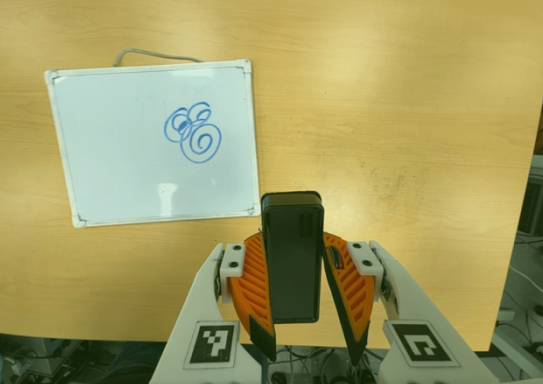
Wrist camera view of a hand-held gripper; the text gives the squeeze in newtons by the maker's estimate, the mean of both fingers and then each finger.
{"total": 6.4, "left": 5.9, "right": 6.8}